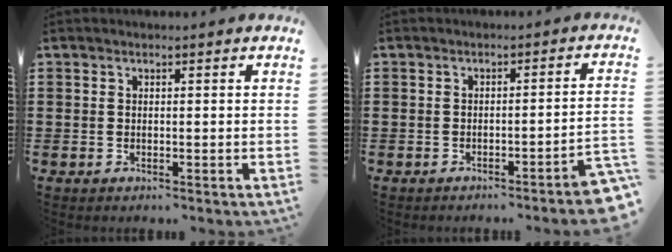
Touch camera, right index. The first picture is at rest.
{"total": 2.7, "force": [-2.1, -0.4, 1.7], "torque": [-0.029, -0.010, -0.040]}